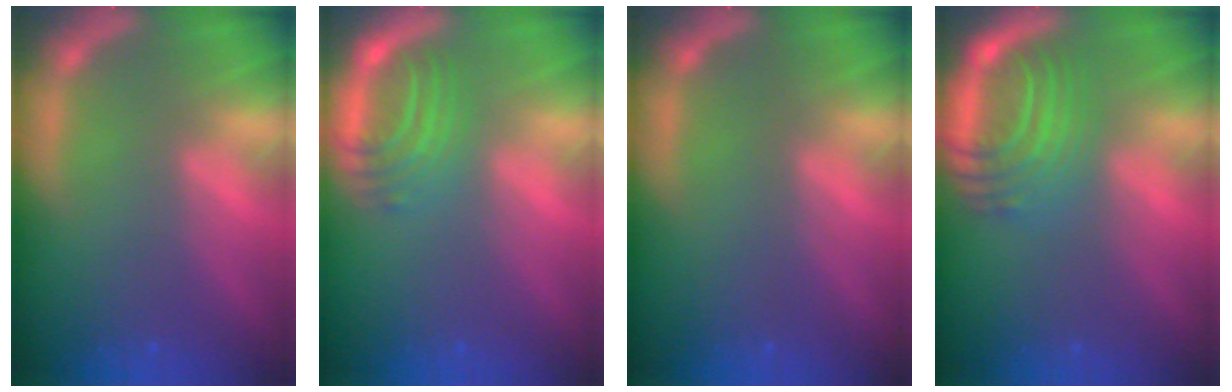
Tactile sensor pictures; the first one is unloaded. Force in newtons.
{"total": 4.5}
{"total": 0.0}
{"total": 7.1}